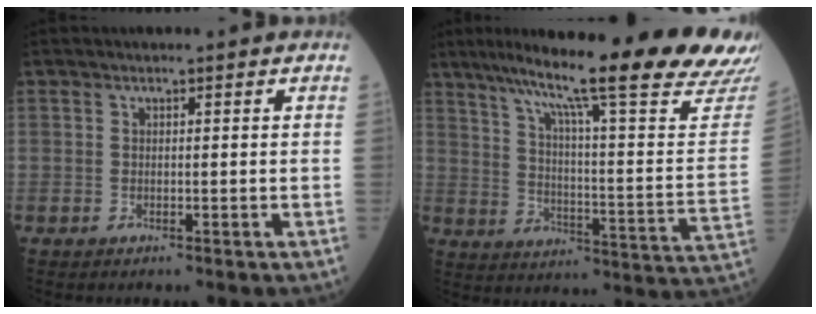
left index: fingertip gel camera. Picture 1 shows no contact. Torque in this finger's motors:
{"motor_torque": [1.04, -1.10, 0.63, 0.18]}